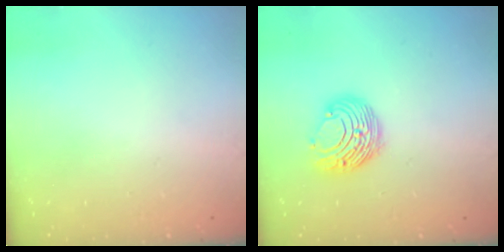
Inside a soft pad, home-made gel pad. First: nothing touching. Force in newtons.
{"total": 10.7, "press": 10.7, "slide": 0.5}